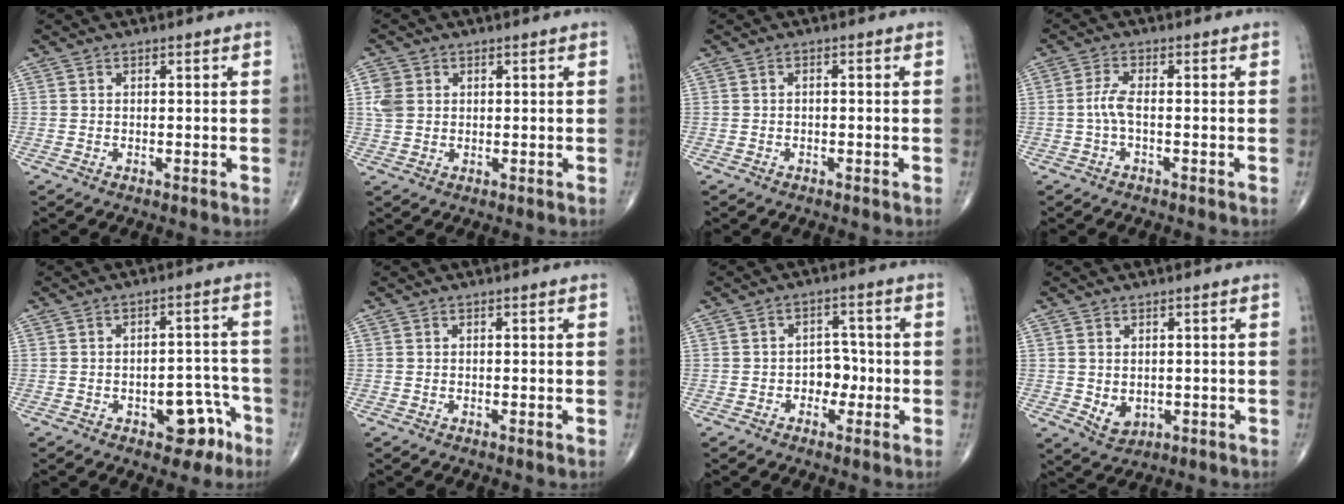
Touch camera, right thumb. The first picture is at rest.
{"total": 3.7, "force": [0.9, 3.0, 2.0], "torque": [-0.036, 0.002, 0.018]}
{"total": 0.6, "force": [-0.3, 0.3, 0.5], "torque": [-0.006, 0.005, -0.007]}
{"total": 3.0, "force": [-0.6, 0.8, 2.8], "torque": [-0.069, 0.004, -0.015]}
{"total": 7.7, "force": [-4.0, 4.3, 5.0], "torque": [-0.030, 0.045, -0.047]}
{"total": 0.0}
{"total": 4.3, "force": [-1.2, 3.3, 2.6], "torque": [-0.007, 0.018, -0.025]}
{"total": 3.8, "force": [-0.2, 2.9, 2.4], "torque": [-0.028, -0.006, 0.012]}